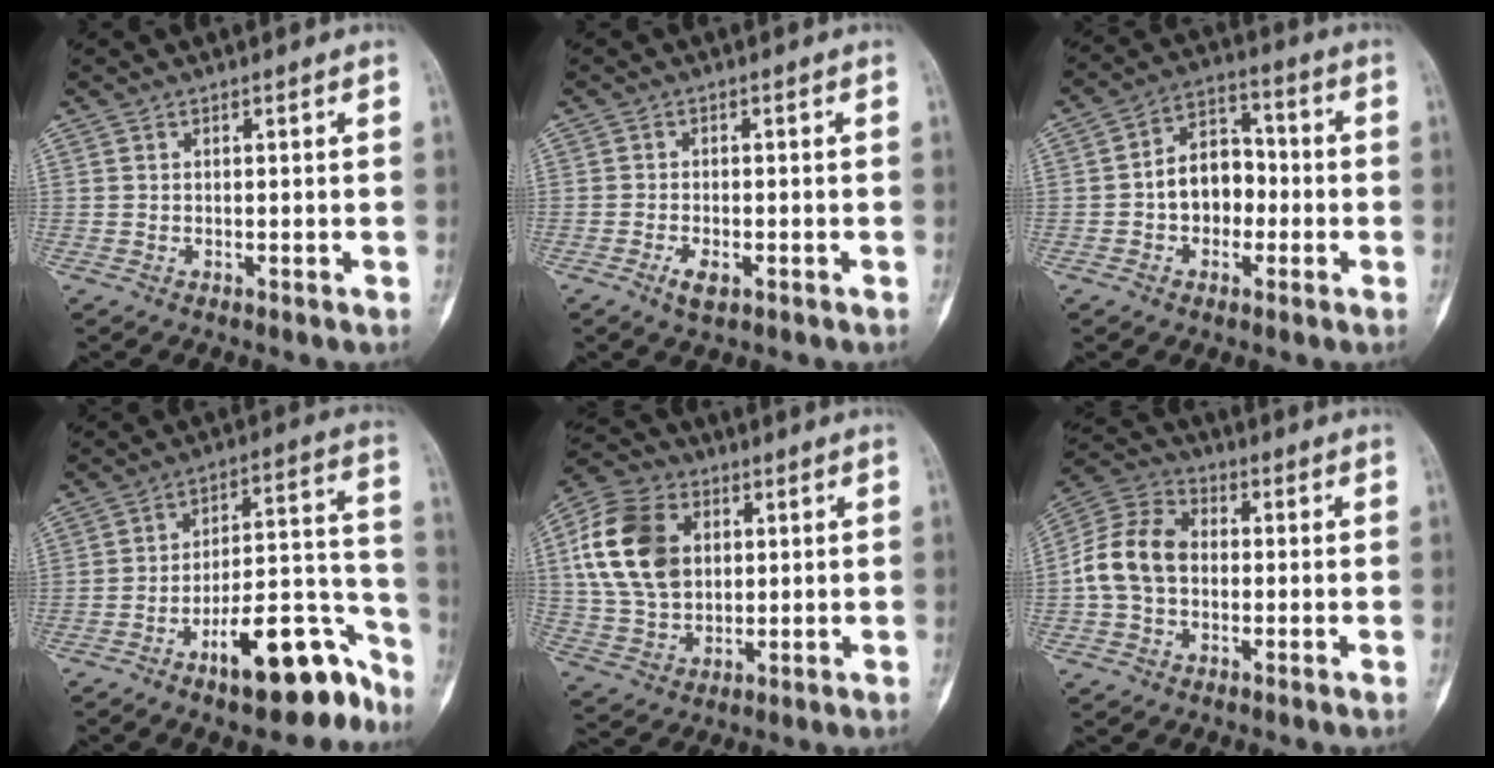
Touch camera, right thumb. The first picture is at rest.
{"total": 3.0, "force": [-1.4, 1.3, 2.3], "torque": [-0.043, 0.002, -0.026]}
{"total": 9.7, "force": [-1.4, 7.2, 6.3], "torque": [-0.063, 0.036, -0.035]}
{"total": 16.7, "force": [-10.8, 6.0, 11.3], "torque": [-0.117, 0.114, -0.168]}
{"total": 16.8, "force": [3.4, 12.4, 10.9], "torque": [-0.189, 0.006, 0.062]}
{"total": 11.4, "force": [-0.5, 8.6, 7.5], "torque": [-0.137, 0.035, -0.020]}